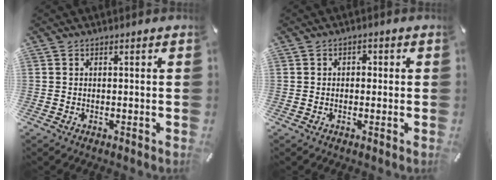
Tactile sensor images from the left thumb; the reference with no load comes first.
{"total": 1.7, "force": [-0.2, 1.4, 0.9], "torque": [-0.011, 0.004, -0.010]}